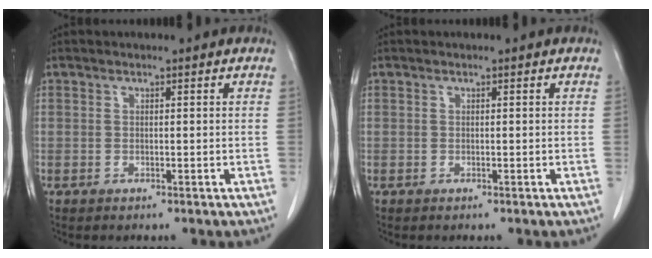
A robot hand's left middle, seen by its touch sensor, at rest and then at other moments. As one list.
[{"total": 0.0}]